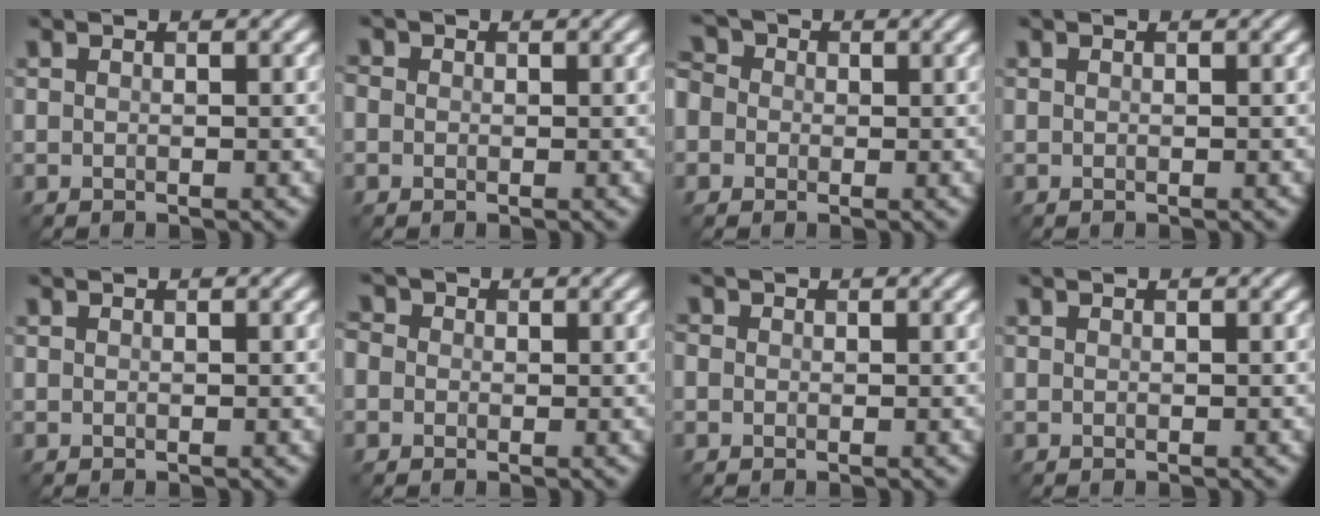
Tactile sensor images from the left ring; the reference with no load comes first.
{"total": 2.0, "force": [0.5, 1.8, 0.7], "torque": [-0.005, 0.015, -0.009]}
{"total": 6.7, "force": [-0.1, 6.0, 2.9], "torque": [-0.070, 0.033, -0.045]}
{"total": 0.0}
{"total": 0.0}
{"total": 4.0, "force": [0.8, 3.5, 1.6], "torque": [-0.034, 0.029, -0.018]}
{"total": 1.4, "force": [0.3, 1.3, 0.4], "torque": [-0.008, 0.008, -0.009]}
{"total": 0.0}